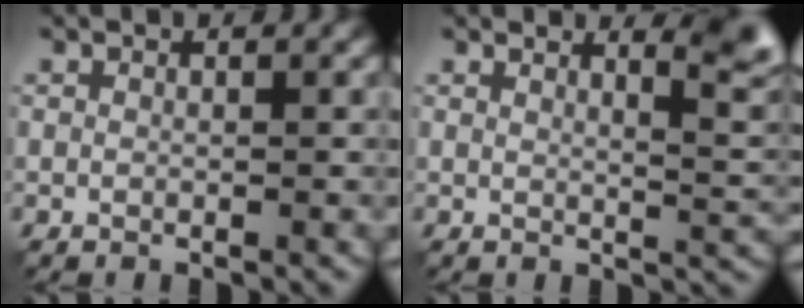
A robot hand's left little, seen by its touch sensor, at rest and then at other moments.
{"total": 4.5, "force": [3.2, 1.1, 2.9], "torque": [-0.023, 0.010, 0.046]}